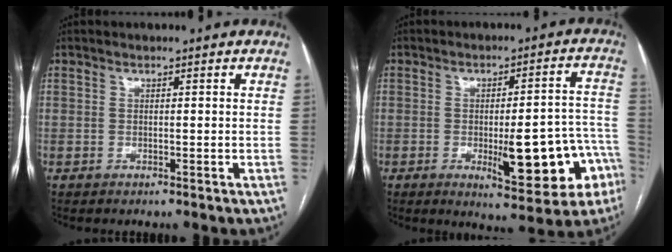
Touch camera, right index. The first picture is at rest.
{"total": 14.5, "force": [-5.0, 3.6, 13.1], "torque": [-0.122, 0.024, -0.052]}